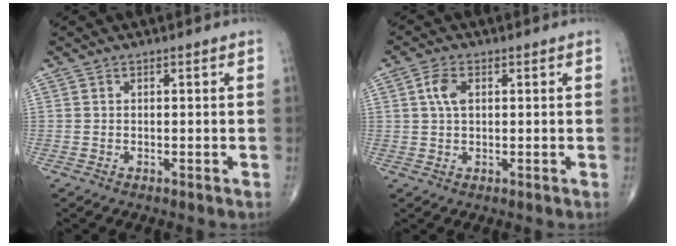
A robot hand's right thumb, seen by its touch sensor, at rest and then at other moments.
{"total": 4.0, "force": [1.1, 2.2, 3.1], "torque": [-0.068, 0.003, 0.019]}